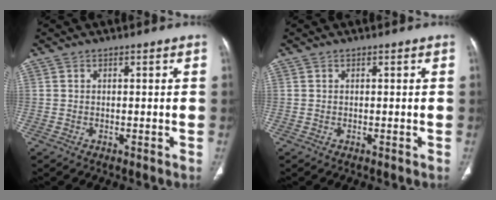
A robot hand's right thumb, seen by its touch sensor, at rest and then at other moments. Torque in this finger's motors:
{"motor_torque": [-0.18, 0.18, -0.20, 0.07, 0.02]}